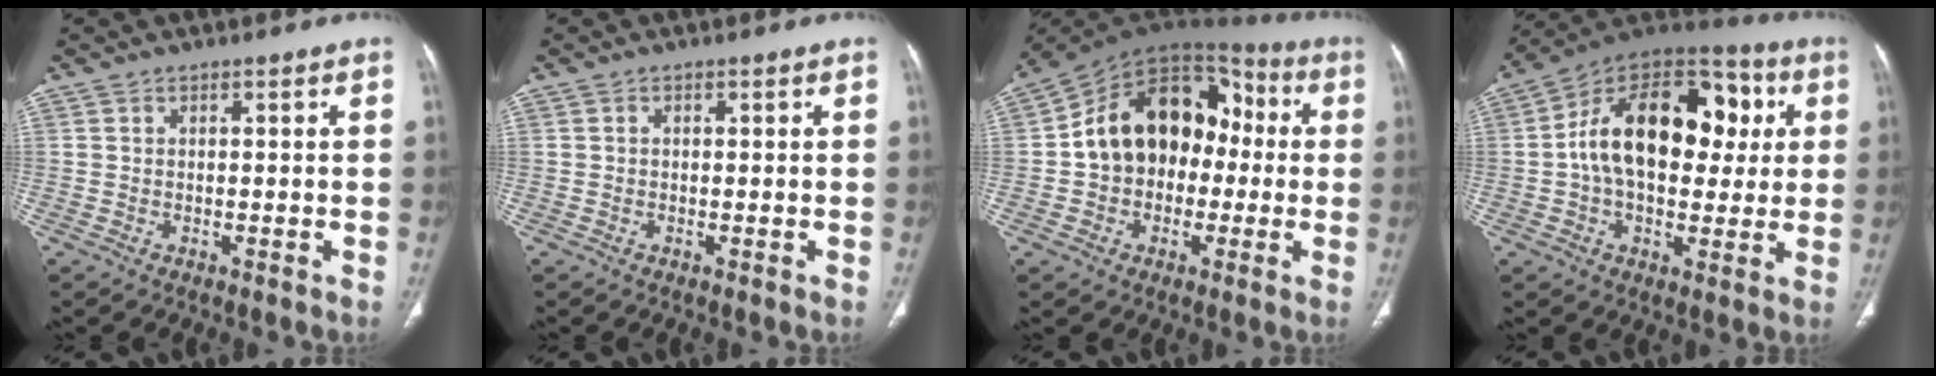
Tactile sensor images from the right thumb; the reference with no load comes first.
{"total": 0.0}
{"total": 18.7, "force": [0.0, 13.7, 12.7], "torque": [-0.159, 0.054, -0.009]}
{"total": 23.3, "force": [3.0, 14.6, 17.9], "torque": [-0.258, 0.028, 0.036]}